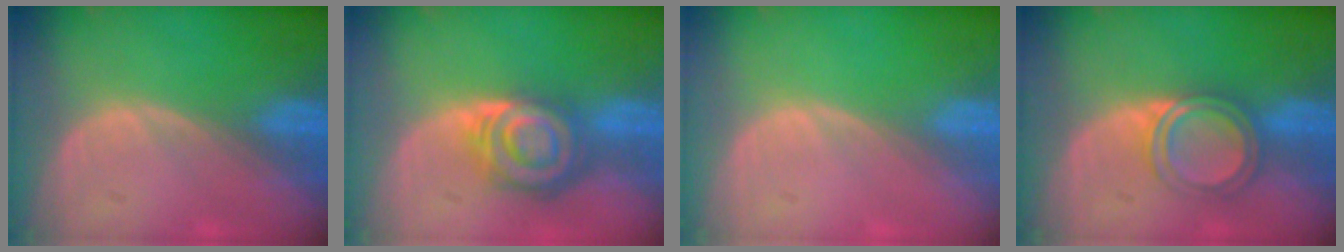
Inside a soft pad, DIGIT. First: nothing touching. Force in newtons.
{"total": 8.1, "press": 7.1, "slide": 3.9}
{"total": 0.0}
{"total": 4.7, "press": 4.5, "slide": 1.3}